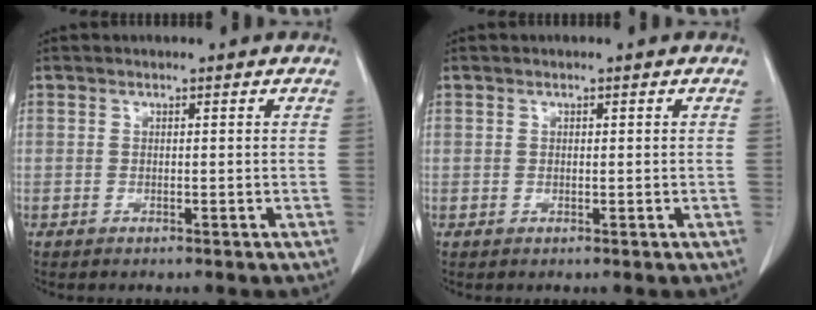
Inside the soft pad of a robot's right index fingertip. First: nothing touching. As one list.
[{"total": 0.0}]